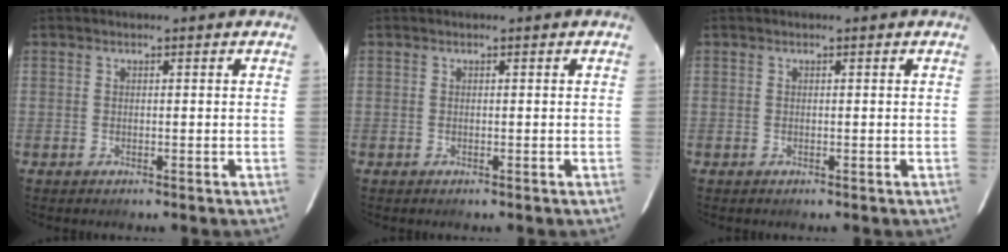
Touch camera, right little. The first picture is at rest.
{"total": 0.0}
{"total": 0.0}